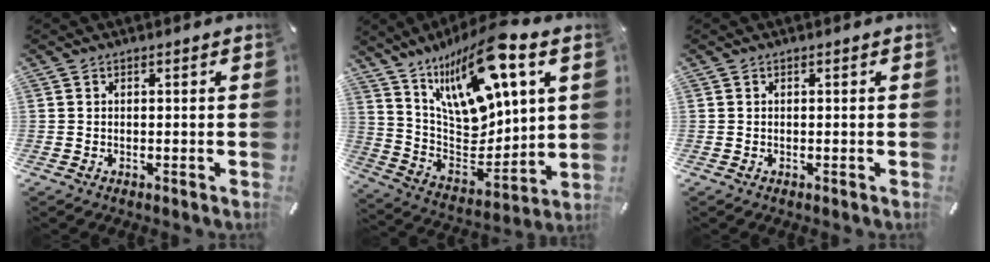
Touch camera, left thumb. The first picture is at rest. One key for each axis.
{"total": 19.0, "fx": 11.6, "fy": 8.5, "fz": 12.4, "tx": -0.222, "ty": -0.086, "tz": 0.194}
{"total": 0.0}